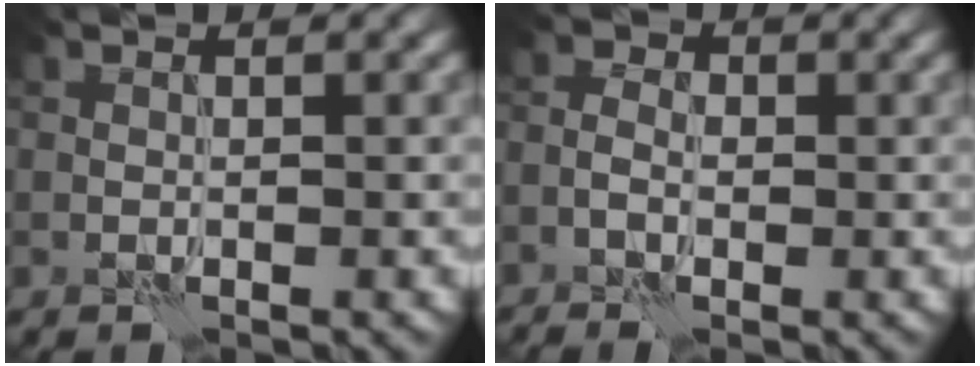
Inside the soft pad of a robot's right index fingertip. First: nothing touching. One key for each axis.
{"total": 2.9, "fx": -1.0, "fy": 1.9, "fz": 1.9, "tx": -0.026, "ty": 0.008, "tz": -0.022}